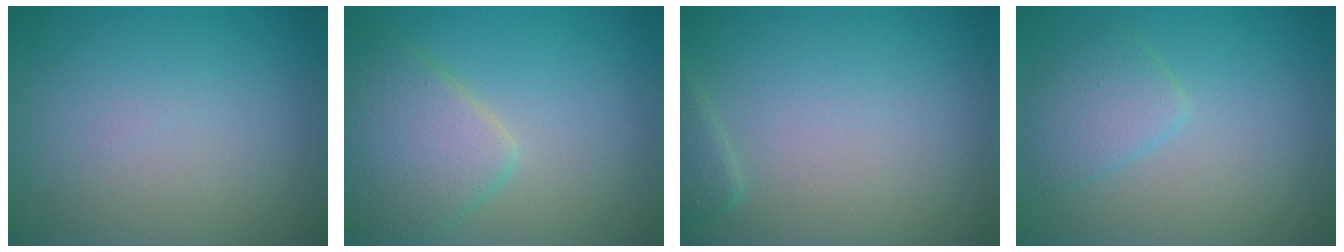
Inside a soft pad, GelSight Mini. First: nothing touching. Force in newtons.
{"total": 4.8, "press": 4.8, "slide": 0.2}
{"total": 1.2, "press": 1.2, "slide": 0.1}
{"total": 2.4, "press": 2.4, "slide": 0.1}